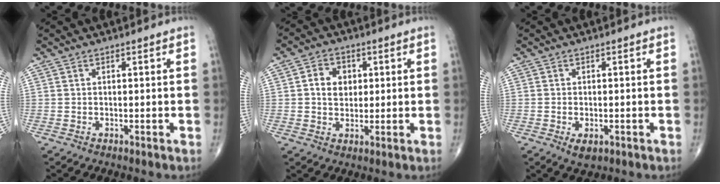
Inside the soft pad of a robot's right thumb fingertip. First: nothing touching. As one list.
[{"total": 6.0, "force": [1.1, 4.8, 3.4], "torque": [-0.033, 0.002, 0.014]}, {"total": 2.6, "force": [-1.1, 1.4, 1.9], "torque": [-0.025, -0.001, -0.013]}]